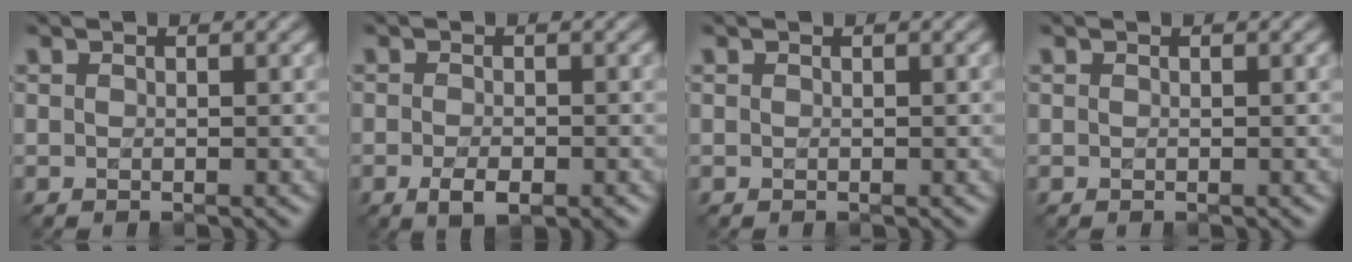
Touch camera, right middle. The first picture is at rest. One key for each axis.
{"total": 3.0, "fx": -1.7, "fy": 1.1, "fz": 2.2, "tx": -0.037, "ty": -0.010, "tz": -0.028}
{"total": 0.0}
{"total": 0.0}